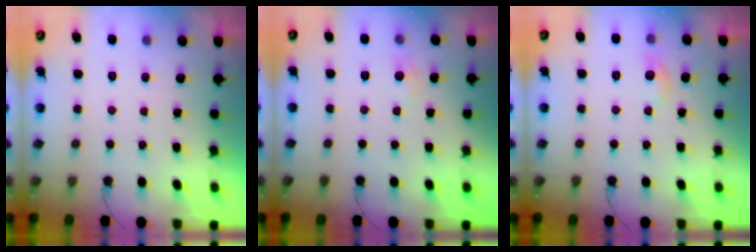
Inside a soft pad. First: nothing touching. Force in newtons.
{"total": 2.5, "press": 2.4, "slide": 0.4}
{"total": 4.5, "press": 4.4, "slide": 0.6}